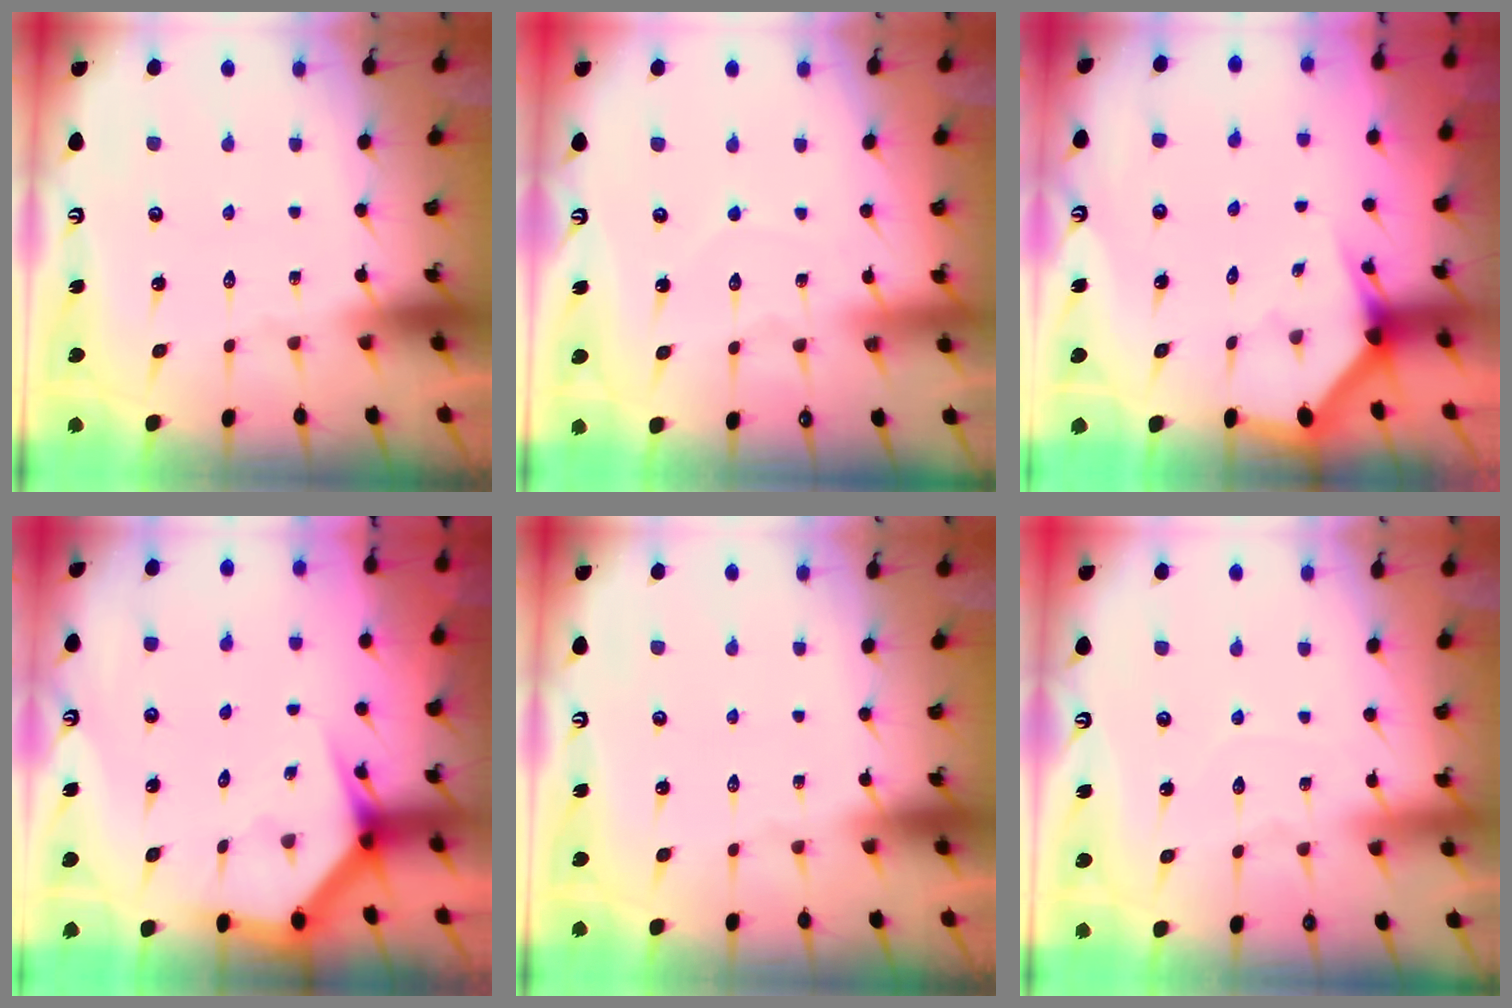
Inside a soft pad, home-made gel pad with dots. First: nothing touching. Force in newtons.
{"total": 3.5, "press": 3.5, "slide": 0.4}
{"total": 2.7, "press": 2.7, "slide": 0.1}
{"total": 3.9, "press": 3.8, "slide": 0.2}
{"total": 0.0}
{"total": 4.2, "press": 4.2, "slide": 0.4}